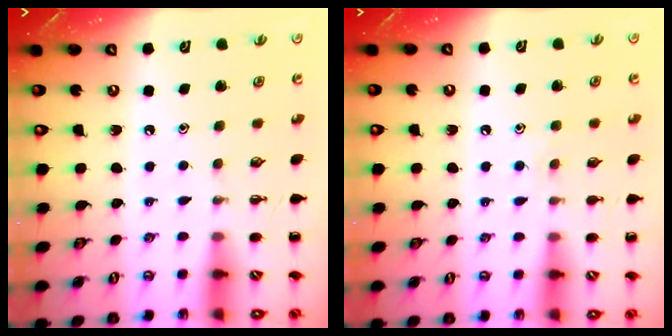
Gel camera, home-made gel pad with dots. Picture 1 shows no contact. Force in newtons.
{"total": 5.6, "press": 5.5, "slide": 1.1}